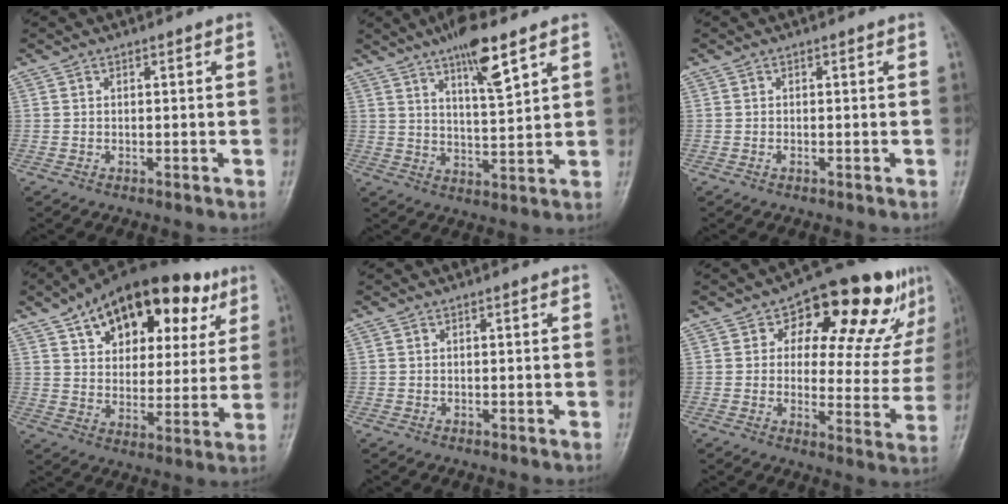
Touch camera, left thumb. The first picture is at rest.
{"total": 9.6, "force": [6.0, 2.0, 7.2], "torque": [-0.114, -0.033, 0.102]}
{"total": 0.6, "force": [-0.2, 0.3, 0.4], "torque": [-0.007, -0.001, -0.005]}
{"total": 23.8, "force": [12.3, 13.3, 15.4], "torque": [-0.195, -0.003, 0.188]}
{"total": 0.0}
{"total": 19.0, "force": [9.9, 9.7, 13.0], "torque": [-0.103, -0.018, 0.129]}